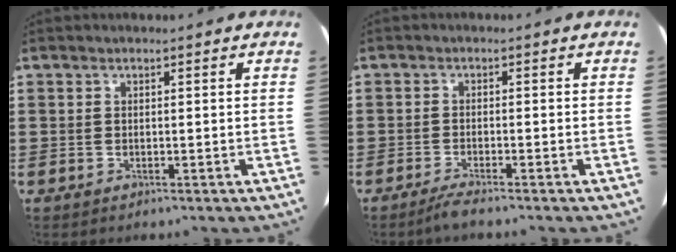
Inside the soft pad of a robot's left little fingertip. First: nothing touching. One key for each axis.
{"total": 1.9, "fx": -1.6, "fy": -0.2, "fz": 1.1, "tx": -0.016, "ty": 0.002, "tz": -0.029}